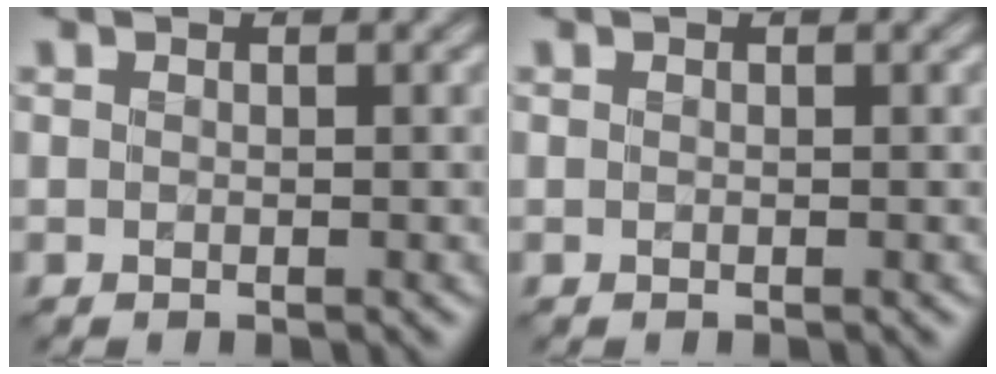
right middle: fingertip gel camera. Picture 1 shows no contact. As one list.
[{"total": 0.0}]